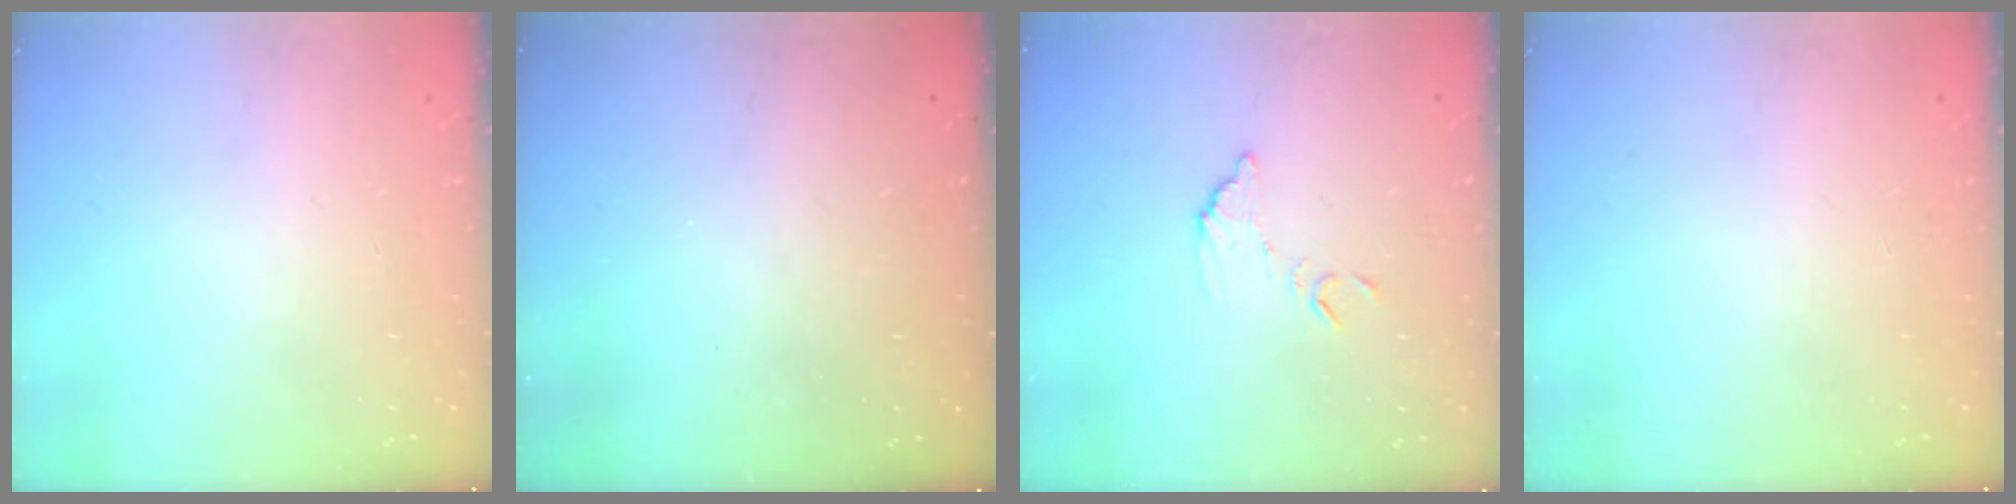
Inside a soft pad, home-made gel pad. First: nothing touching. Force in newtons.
{"total": 3.2, "press": 3.2, "slide": 0.1}
{"total": 8.4, "press": 8.4, "slide": 0.4}
{"total": 0.0}